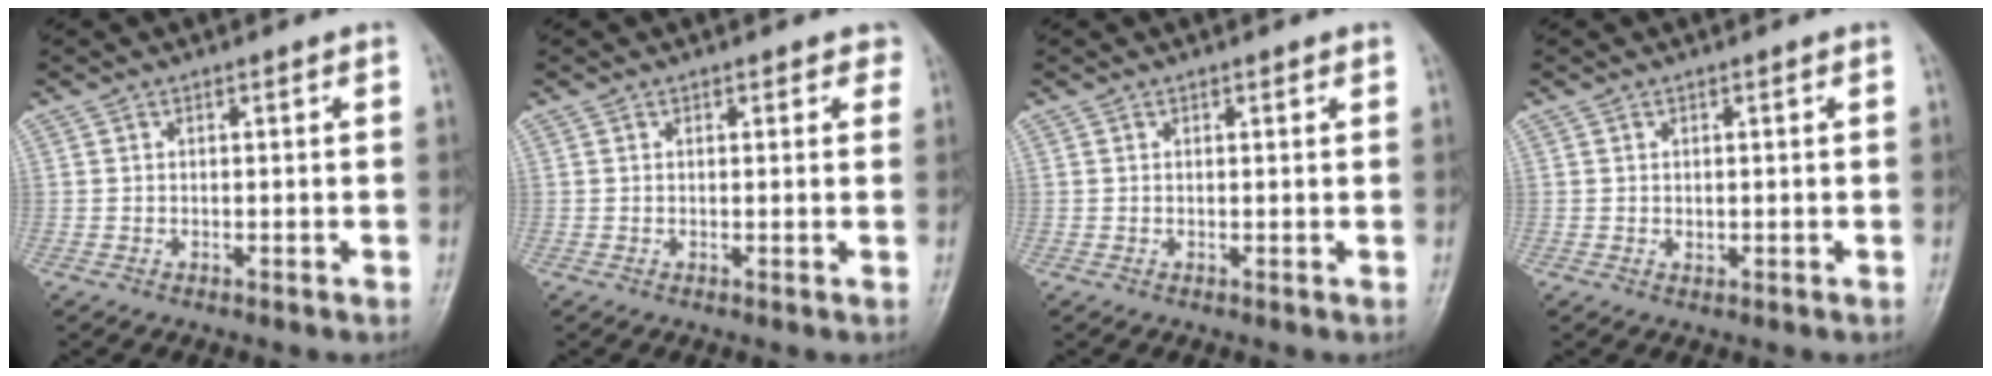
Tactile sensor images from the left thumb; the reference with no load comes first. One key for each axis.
{"total": 1.8, "fx": 1.2, "fy": 1.1, "fz": 0.8, "tx": 0.013, "ty": -0.002, "tz": 0.007}
{"total": 0.8, "fx": 0.6, "fy": 0.3, "fz": 0.5, "tx": -0.006, "ty": -0.001, "tz": 0.005}
{"total": 0.8, "fx": 0.1, "fy": 0.6, "fz": 0.5, "tx": -0.005, "ty": 0.000, "tz": 0.002}